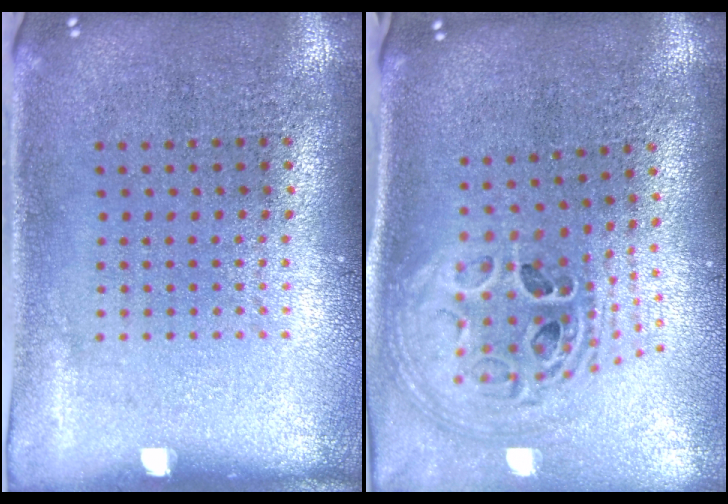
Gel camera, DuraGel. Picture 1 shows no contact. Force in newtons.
{"total": 1.9, "press": 1.6, "slide": 1.1}